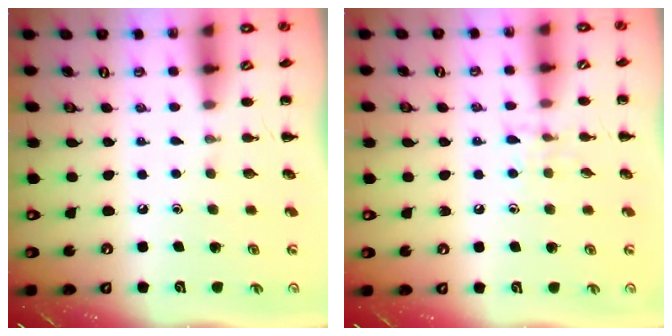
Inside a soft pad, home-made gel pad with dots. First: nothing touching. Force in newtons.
{"total": 5.3, "press": 5.2, "slide": 1.1}